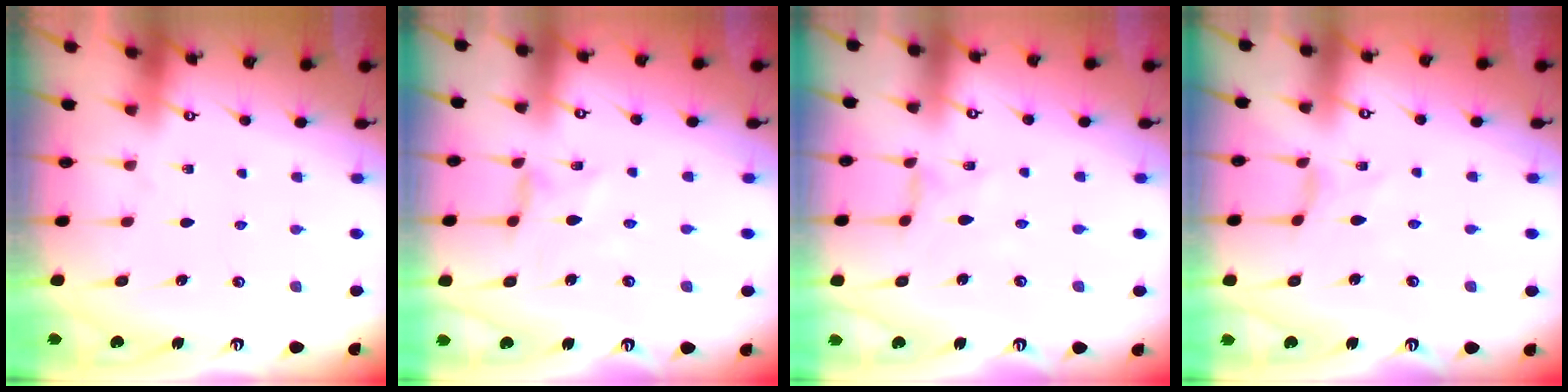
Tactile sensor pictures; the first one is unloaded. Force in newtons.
{"total": 1.7, "press": 1.6, "slide": 0.4}
{"total": 0.0}
{"total": 0.0}